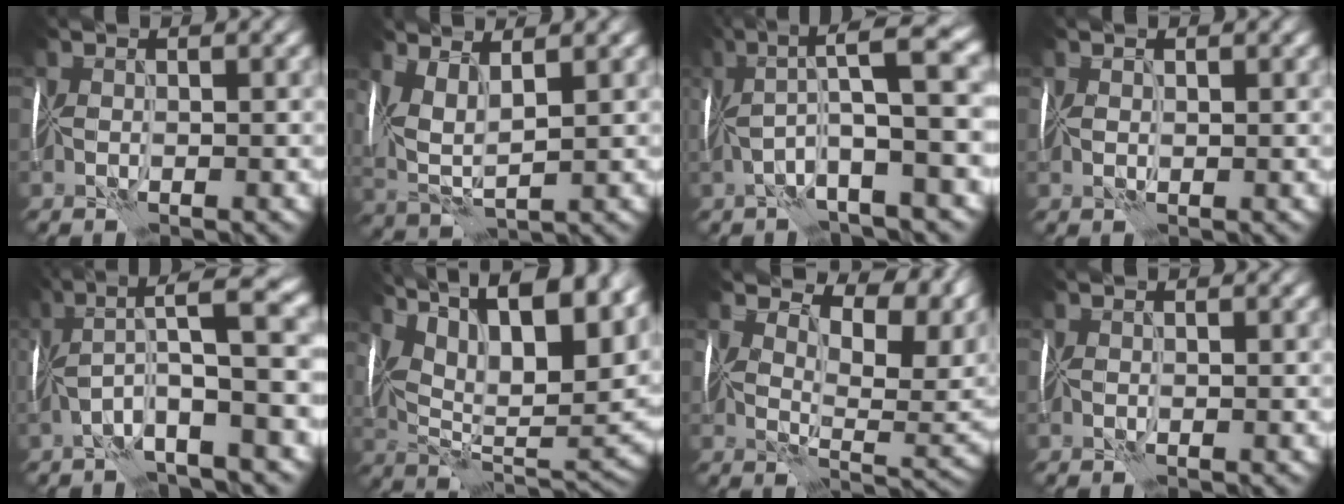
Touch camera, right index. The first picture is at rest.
{"total": 4.5, "force": [1.9, 2.1, 3.4], "torque": [-0.087, 0.000, 0.038]}
{"total": 7.0, "force": [1.0, 1.2, 6.8], "torque": [-0.119, 0.030, 0.004]}
{"total": 0.6, "force": [0.3, 0.5, -0.1], "torque": [0.001, 0.002, 0.007]}
{"total": 7.4, "force": [-0.1, 1.4, 7.2], "torque": [-0.123, 0.033, -0.019]}
{"total": 18.4, "force": [9.8, 6.9, 13.9], "torque": [-0.212, 0.050, 0.157]}
{"total": 9.7, "force": [5.8, 4.3, 6.4], "torque": [-0.091, 0.002, 0.102]}
{"total": 0.0}